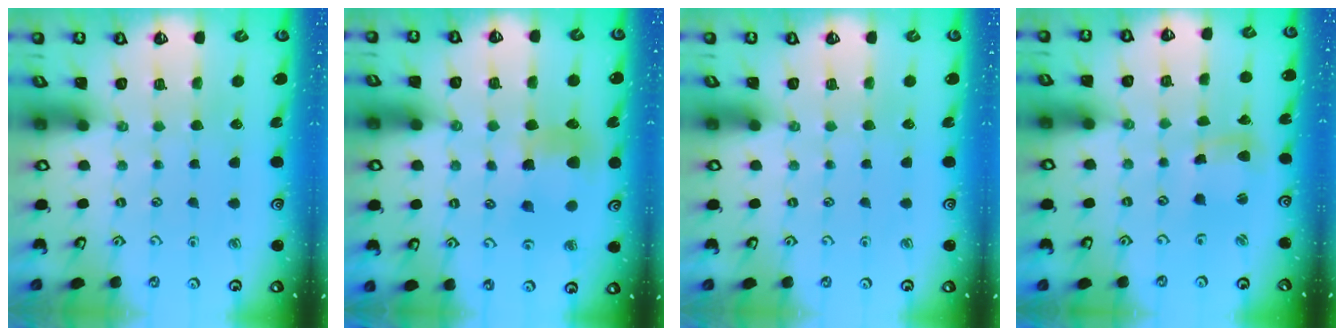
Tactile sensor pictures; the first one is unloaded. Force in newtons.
{"total": 7.9, "press": 7.9, "slide": 0.5}
{"total": 0.0}
{"total": 5.4, "press": 5.4, "slide": 0.7}